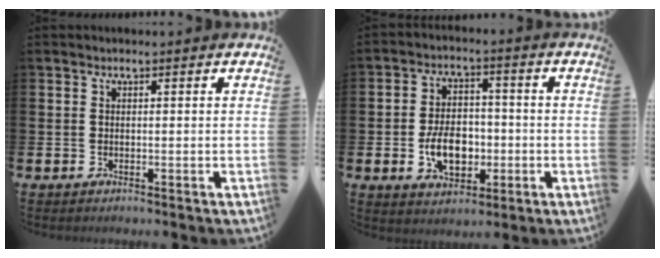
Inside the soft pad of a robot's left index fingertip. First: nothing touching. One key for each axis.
{"total": 6.7, "fx": -1.6, "fy": 4.6, "fz": 4.6, "tx": -0.064, "ty": 0.008, "tz": -0.032}